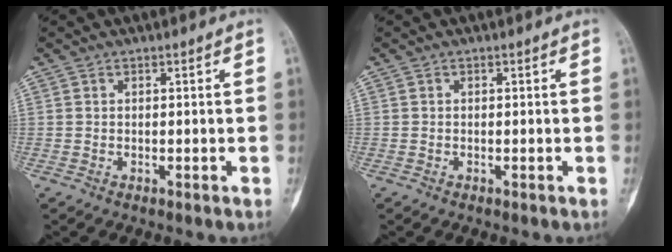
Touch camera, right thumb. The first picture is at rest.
{"total": 0.0}